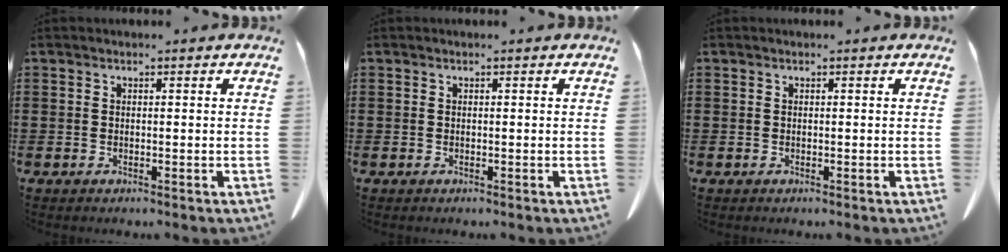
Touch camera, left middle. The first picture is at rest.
{"total": 0.0}
{"total": 0.0}